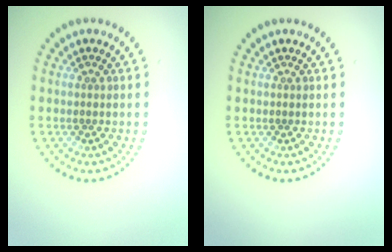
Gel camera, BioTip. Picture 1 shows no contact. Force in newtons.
{"total": 0.0}